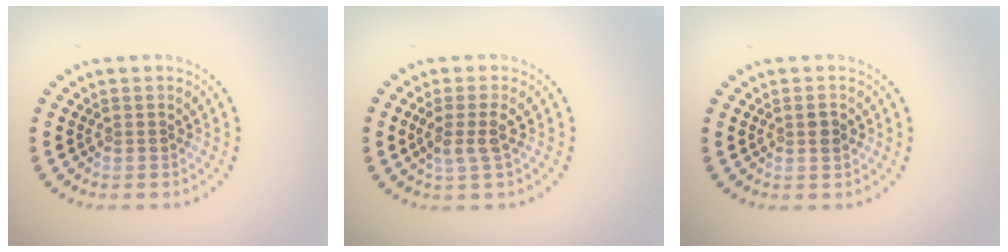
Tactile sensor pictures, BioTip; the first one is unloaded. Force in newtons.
{"total": 2.1, "press": 1.7, "slide": 1.1}
{"total": 1.1, "press": 1.1, "slide": 0.2}